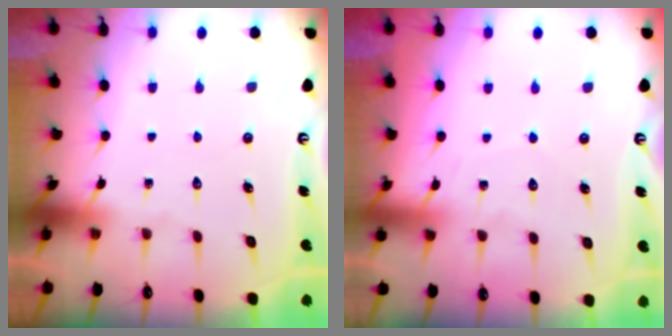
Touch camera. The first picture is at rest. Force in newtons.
{"total": 4.5, "press": 4.4, "slide": 0.7}